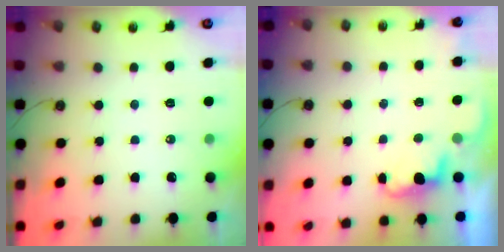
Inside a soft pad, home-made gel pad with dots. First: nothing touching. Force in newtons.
{"total": 1.6, "press": 1.3, "slide": 0.8}